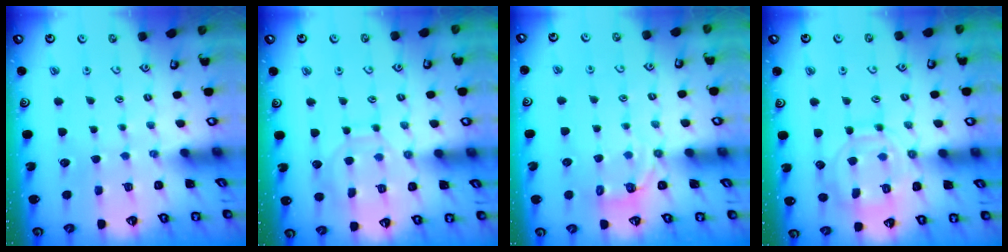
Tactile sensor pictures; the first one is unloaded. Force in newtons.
{"total": 8.5, "press": 8.5, "slide": 0.7}
{"total": 3.3, "press": 2.8, "slide": 1.8}
{"total": 11.0, "press": 11.0, "slide": 0.5}